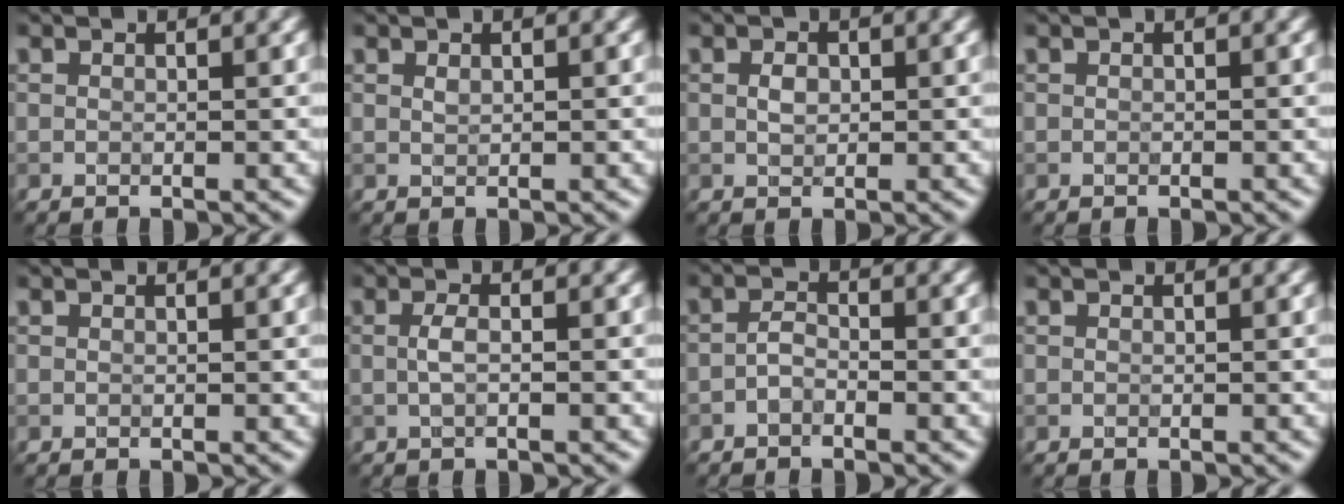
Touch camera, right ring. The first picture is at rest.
{"total": 0.6, "force": [0.3, 0.2, 0.4], "torque": [-0.009, 0.001, 0.006]}
{"total": 1.3, "force": [0.1, 0.9, 0.9], "torque": [-0.018, 0.001, 0.002]}
{"total": 0.0}
{"total": 0.0}
{"total": 1.5, "force": [-0.1, 0.4, 1.4], "torque": [-0.030, 0.003, -0.005]}
{"total": 1.3, "force": [-0.8, 0.5, 0.8], "torque": [-0.018, 0.003, -0.020]}
{"total": 0.0}